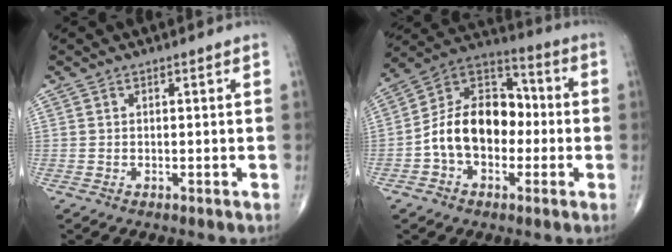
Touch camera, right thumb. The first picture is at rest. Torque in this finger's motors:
{"motor_torque": [2.04, 2.04, 0.21, -0.19, 0.27]}